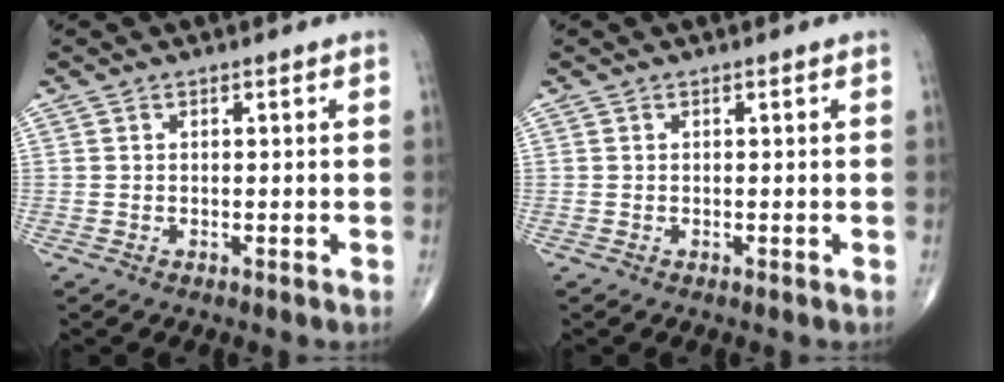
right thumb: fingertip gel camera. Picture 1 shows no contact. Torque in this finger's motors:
{"motor_torque": [-0.01, 0.01, 0.03, -0.03, 0.00]}